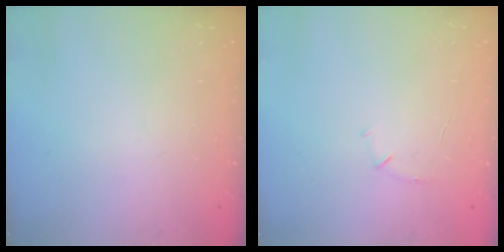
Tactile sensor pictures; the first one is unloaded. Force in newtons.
{"total": 4.3, "press": 4.2, "slide": 1.1}